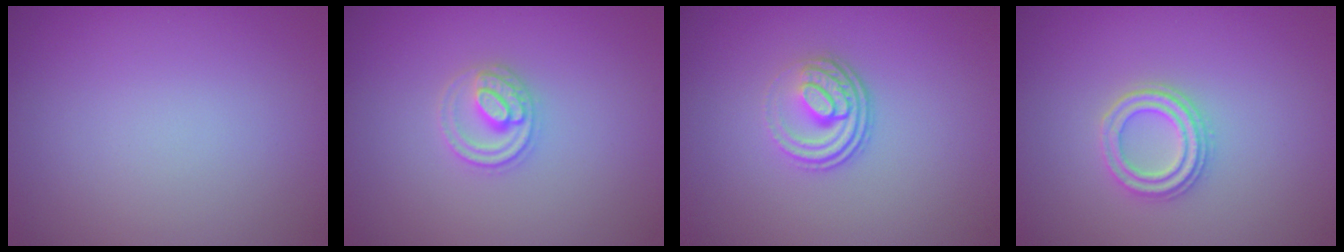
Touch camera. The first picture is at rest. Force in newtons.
{"total": 2.5, "press": 2.4, "slide": 0.3}
{"total": 3.5, "press": 2.6, "slide": 2.4}
{"total": 2.5, "press": 2.4, "slide": 0.7}